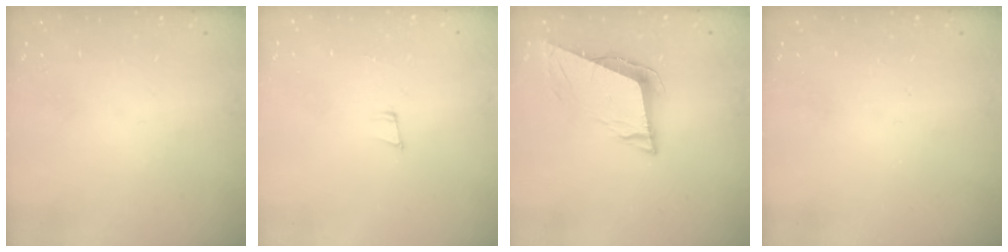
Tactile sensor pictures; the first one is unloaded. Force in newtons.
{"total": 6.7, "press": 5.8, "slide": 3.2}
{"total": 9.1, "press": 8.5, "slide": 3.1}
{"total": 0.0}